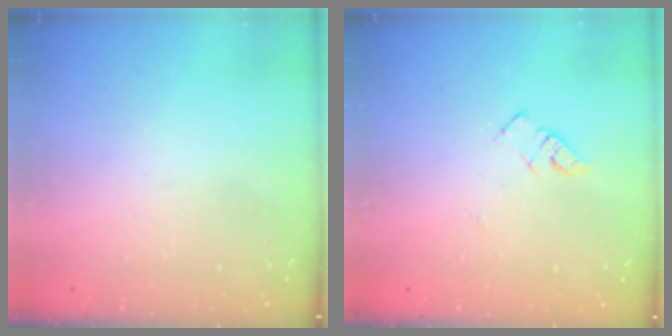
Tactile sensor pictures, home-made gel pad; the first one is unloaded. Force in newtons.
{"total": 5.6, "press": 5.6, "slide": 0.8}